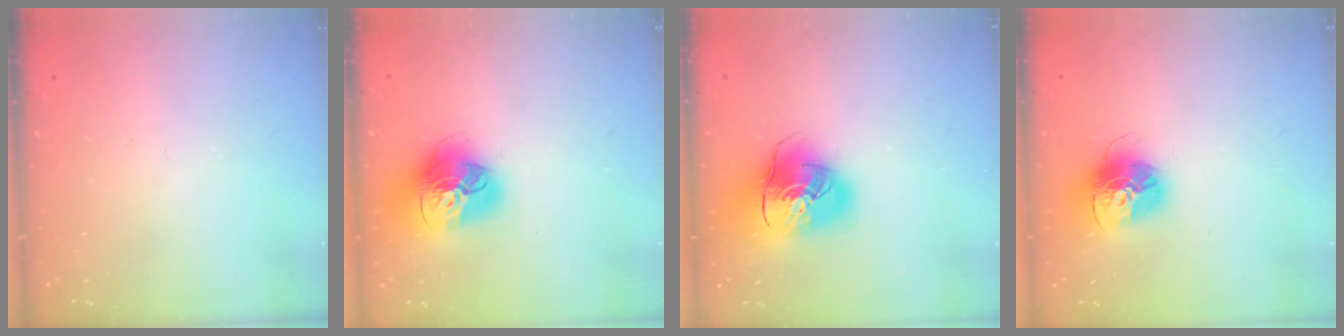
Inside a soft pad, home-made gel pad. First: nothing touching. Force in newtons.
{"total": 18.3, "press": 18.2, "slide": 2.1}
{"total": 17.1, "press": 16.8, "slide": 2.9}
{"total": 15.3, "press": 15.2, "slide": 1.4}